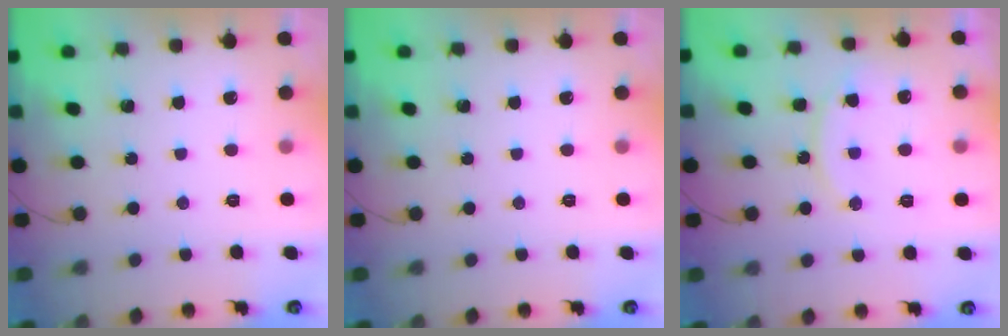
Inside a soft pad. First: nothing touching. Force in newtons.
{"total": 0.0}
{"total": 13.4, "press": 13.4, "slide": 1.0}